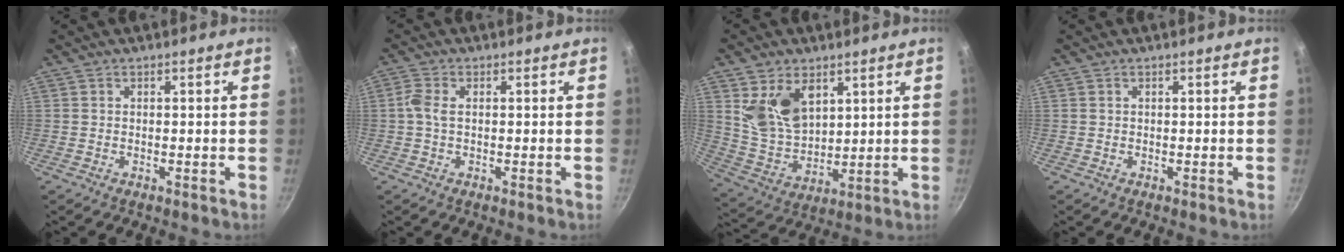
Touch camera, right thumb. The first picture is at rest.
{"total": 2.8, "force": [-0.1, 1.3, 2.5], "torque": [-0.065, 0.008, -0.006]}
{"total": 12.0, "force": [4.8, 7.8, 7.7], "torque": [-0.119, -0.033, 0.108]}
{"total": 0.0}